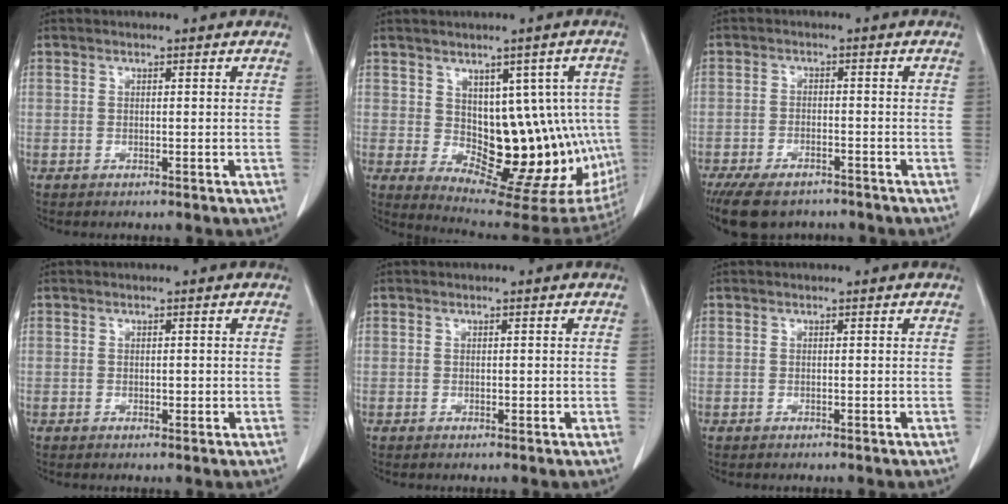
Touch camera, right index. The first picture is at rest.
{"total": 15.6, "force": [-0.3, 8.4, 13.1], "torque": [-0.146, 0.012, 0.018]}
{"total": 9.9, "force": [-7.7, 4.2, 4.6], "torque": [-0.084, -0.008, -0.120]}
{"total": 1.0, "force": [0.0, 0.7, 0.8], "torque": [-0.009, -0.001, 0.001]}
{"total": 0.7, "force": [0.0, 0.5, 0.5], "torque": [-0.007, -0.001, 0.002]}
{"total": 0.0}